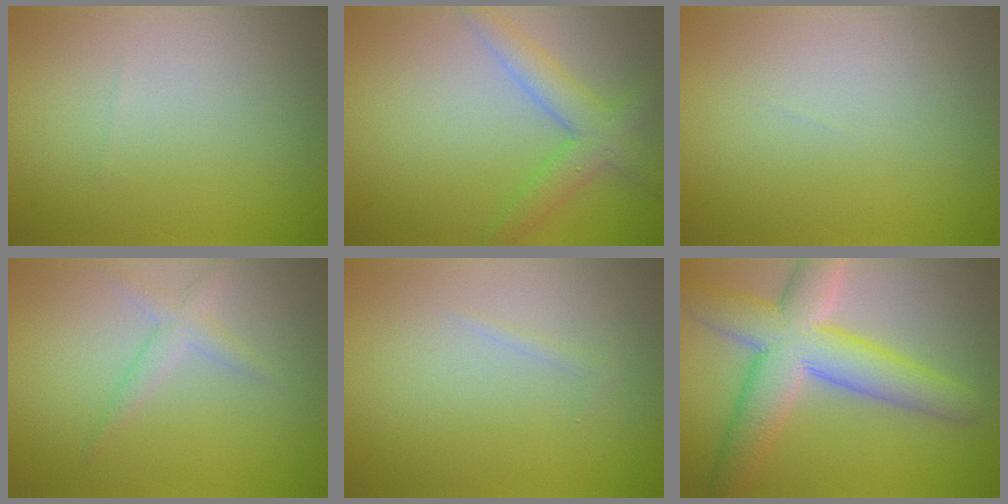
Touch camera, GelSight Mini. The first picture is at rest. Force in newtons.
{"total": 4.1, "press": 4.1, "slide": 0.2}
{"total": 0.0}
{"total": 1.8, "press": 1.8, "slide": 0.1}
{"total": 0.6, "press": 0.5, "slide": 0.1}
{"total": 8.7, "press": 8.7, "slide": 0.5}